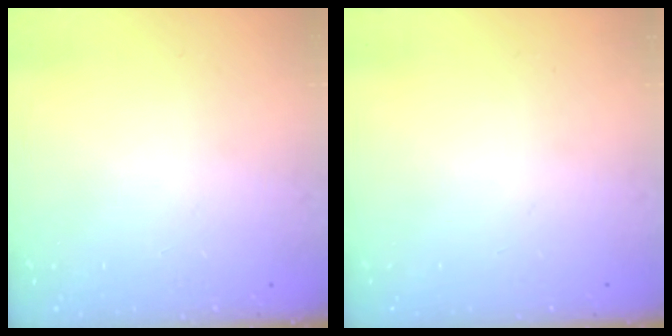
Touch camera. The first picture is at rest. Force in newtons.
{"total": 0.0}